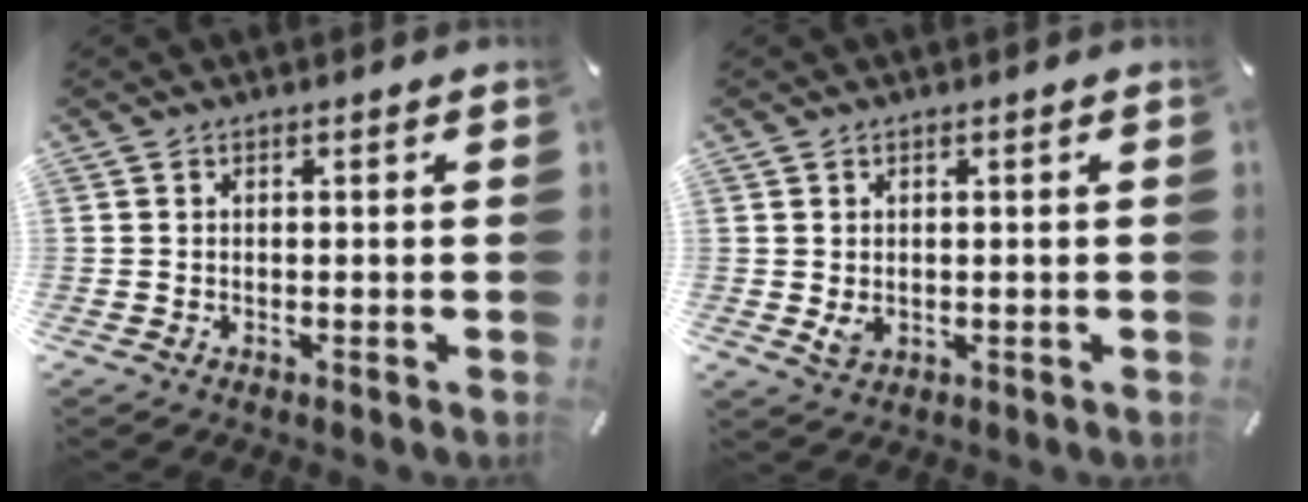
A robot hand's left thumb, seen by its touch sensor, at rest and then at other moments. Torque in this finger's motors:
{"motor_torque": [0.64, 0.70, 0.16, -0.07, -0.01]}